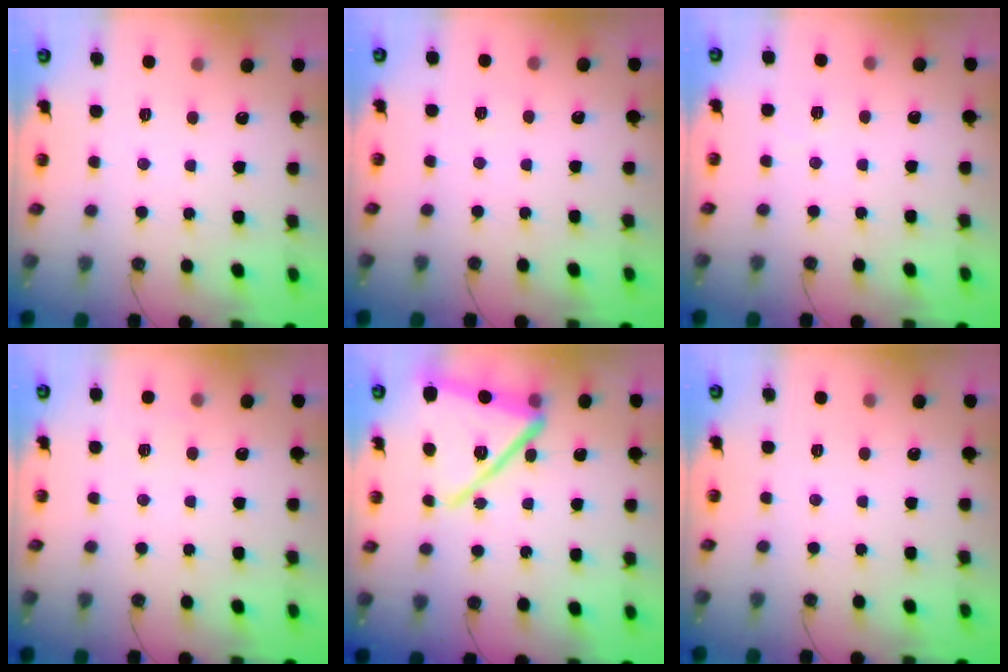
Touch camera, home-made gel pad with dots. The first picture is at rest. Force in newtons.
{"total": 2.7, "press": 1.5, "slide": 2.3}
{"total": 1.5, "press": 1.5, "slide": 0.2}
{"total": 2.9, "press": 2.9, "slide": 0.2}
{"total": 19.1, "press": 17.5, "slide": 7.8}
{"total": 0.0}